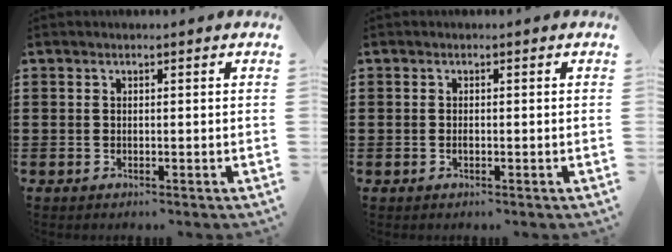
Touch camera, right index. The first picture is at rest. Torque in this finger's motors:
{"motor_torque": [1.10, 1.04, 0.03, 0.04]}